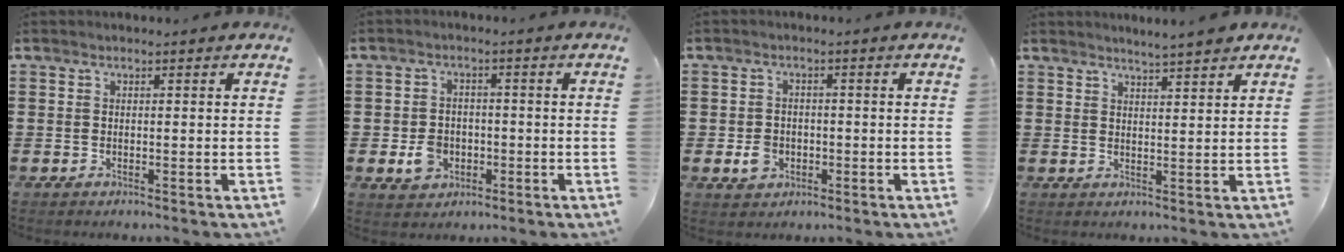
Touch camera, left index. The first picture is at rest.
{"total": 4.2, "force": [-1.5, 3.4, 2.1], "torque": [-0.049, 0.004, -0.028]}
{"total": 3.2, "force": [-1.0, 2.6, 1.6], "torque": [-0.033, 0.004, -0.017]}
{"total": 3.0, "force": [2.9, -0.4, 0.6], "torque": [-0.019, -0.009, 0.053]}